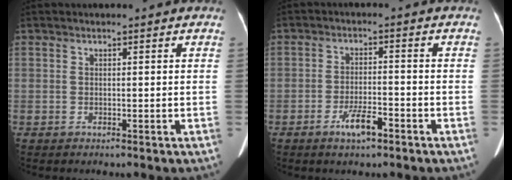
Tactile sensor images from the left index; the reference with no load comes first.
{"total": 4.4, "force": [-2.8, 0.9, 3.3], "torque": [-0.063, -0.001, -0.048]}